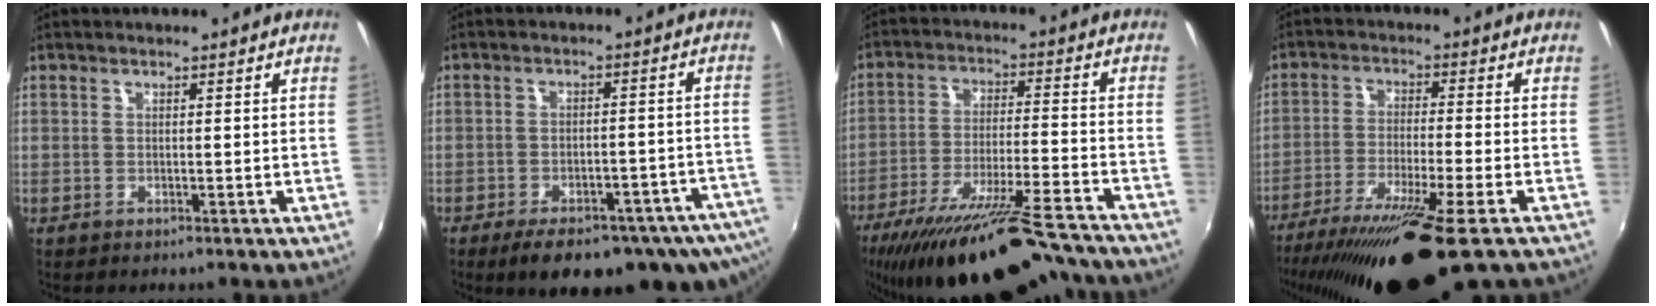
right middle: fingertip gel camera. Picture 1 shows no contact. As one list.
[{"total": 18.5, "force": [-13.5, 5.7, 11.3], "torque": [-0.173, -0.042, -0.169]}, {"total": 25.1, "force": [-21.7, 3.8, 12.0], "torque": [-0.214, -0.047, -0.321]}, {"total": 18.2, "force": [-12.8, 1.8, 12.8], "torque": [-0.244, -0.047, -0.212]}]